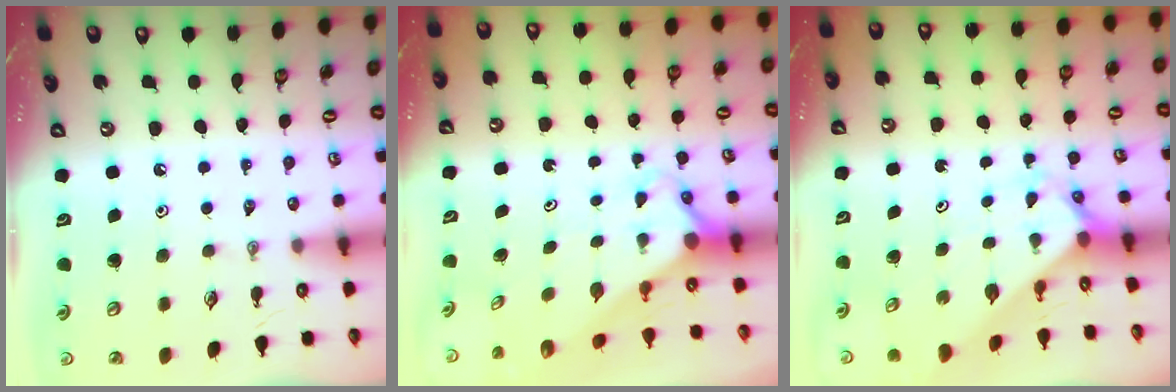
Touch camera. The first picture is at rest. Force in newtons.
{"total": 2.8, "press": 2.8, "slide": 0.2}
{"total": 2.0, "press": 2.0, "slide": 0.1}